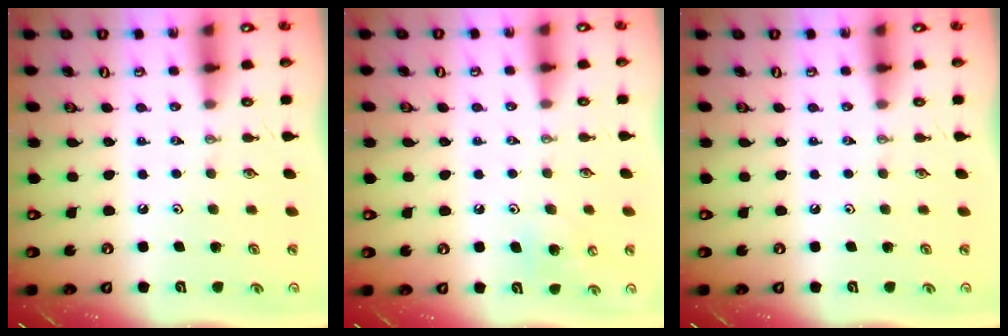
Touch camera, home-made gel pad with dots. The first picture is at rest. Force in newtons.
{"total": 8.7, "press": 8.7, "slide": 0.9}
{"total": 0.0}